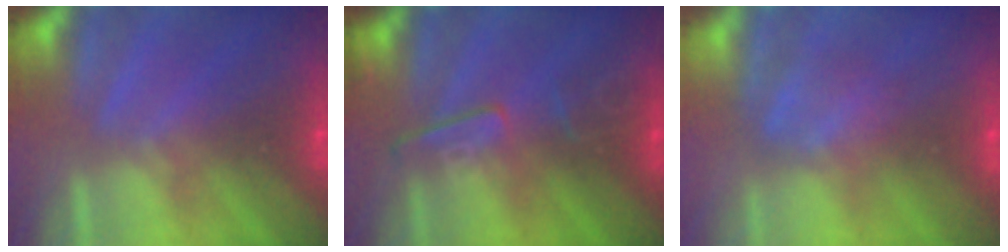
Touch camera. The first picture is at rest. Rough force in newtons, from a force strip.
{"total": 2.5}
{"total": 8.7}